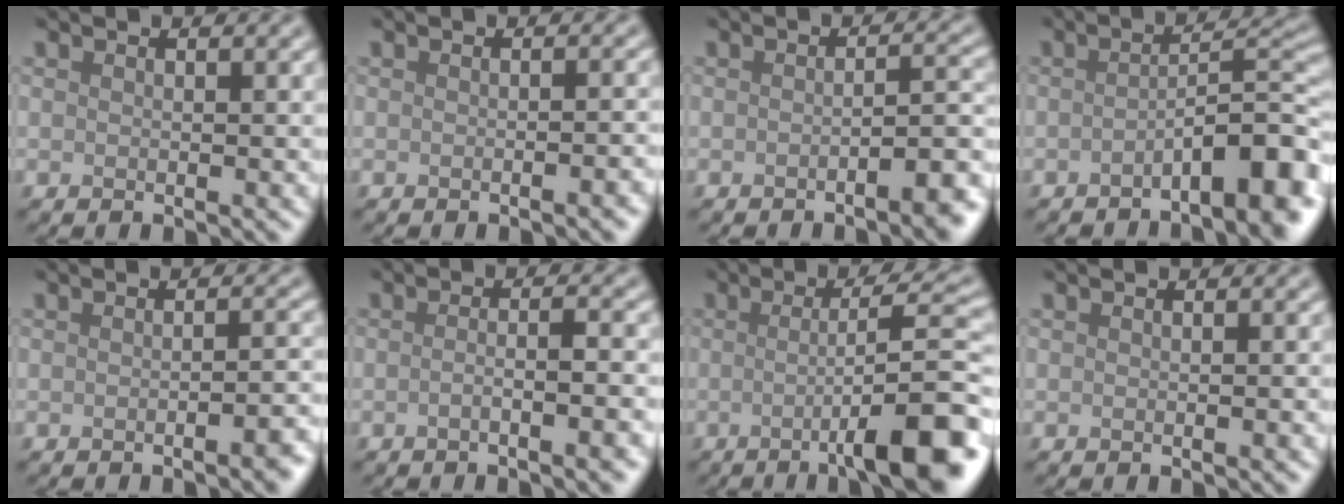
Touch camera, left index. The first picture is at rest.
{"total": 1.7, "force": [-0.7, 0.5, 1.5], "torque": [-0.012, 0.003, -0.008]}
{"total": 4.5, "force": [-2.3, 1.1, 3.8], "torque": [-0.039, 0.009, -0.038]}
{"total": 6.9, "force": [-3.1, 1.7, 5.9], "torque": [-0.075, 0.014, -0.052]}
{"total": 2.7, "force": [-1.2, 0.7, 2.3], "torque": [-0.024, 0.004, -0.021]}
{"total": 4.1, "force": [-1.3, 1.1, 3.7], "torque": [-0.040, 0.004, -0.022]}
{"total": 10.6, "force": [-2.4, 2.0, 10.2], "torque": [-0.124, 0.005, -0.043]}
{"total": 0.8, "force": [-0.3, 0.1, 0.8], "torque": [-0.006, 0.003, -0.004]}